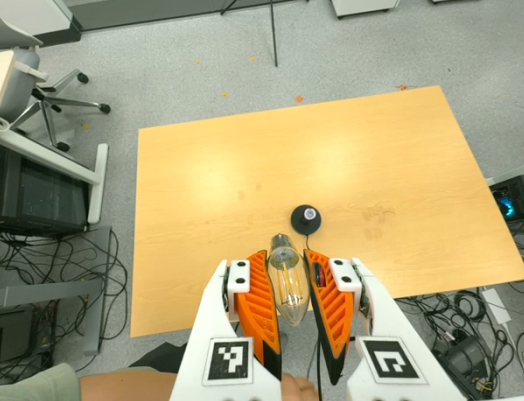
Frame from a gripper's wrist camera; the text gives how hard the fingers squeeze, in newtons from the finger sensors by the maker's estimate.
{"total": 22.1, "left": 24.3, "right": 19.9}